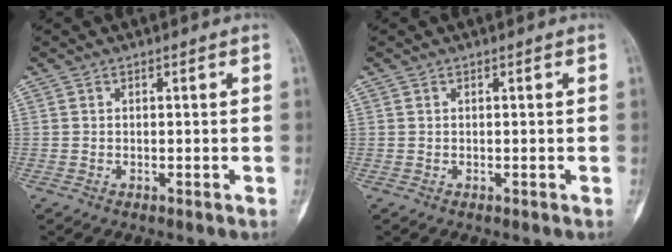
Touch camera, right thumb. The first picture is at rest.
{"total": 0.0}